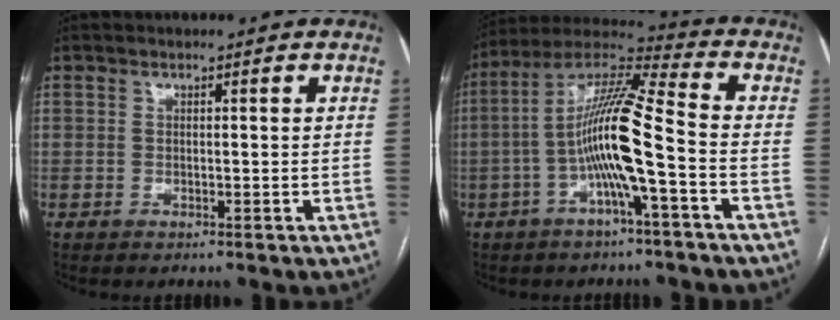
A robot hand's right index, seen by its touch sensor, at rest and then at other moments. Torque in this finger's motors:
{"motor_torque": [2.14, 0.00, 1.05, 0.21]}